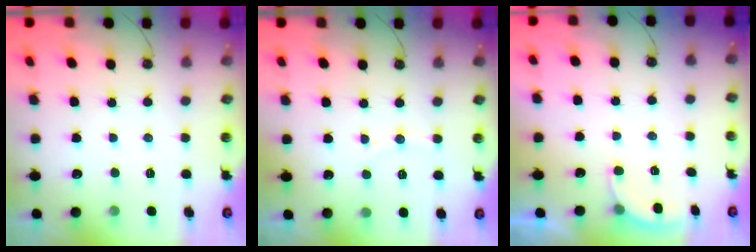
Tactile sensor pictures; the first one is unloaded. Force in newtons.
{"total": 5.0, "press": 4.9, "slide": 1.1}
{"total": 2.5, "press": 2.3, "slide": 1.1}